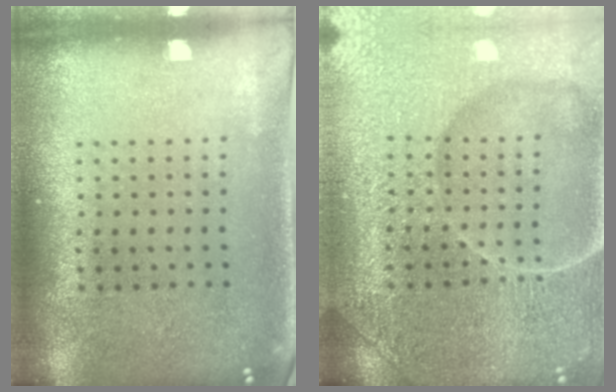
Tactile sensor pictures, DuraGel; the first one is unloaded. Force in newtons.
{"total": 5.6, "press": 5.6, "slide": 0.6}